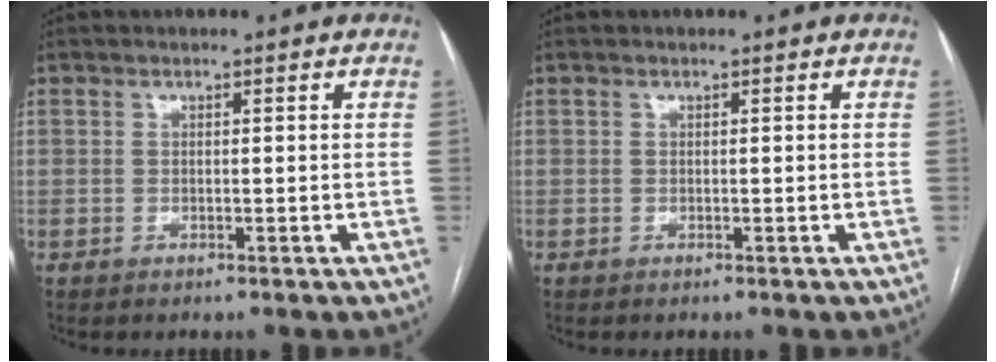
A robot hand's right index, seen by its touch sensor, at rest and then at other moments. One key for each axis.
{"total": 0.0}